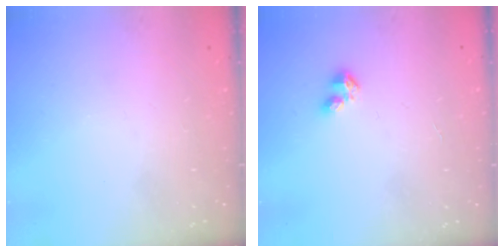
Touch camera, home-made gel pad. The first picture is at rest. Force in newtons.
{"total": 3.2, "press": 3.2, "slide": 0.3}